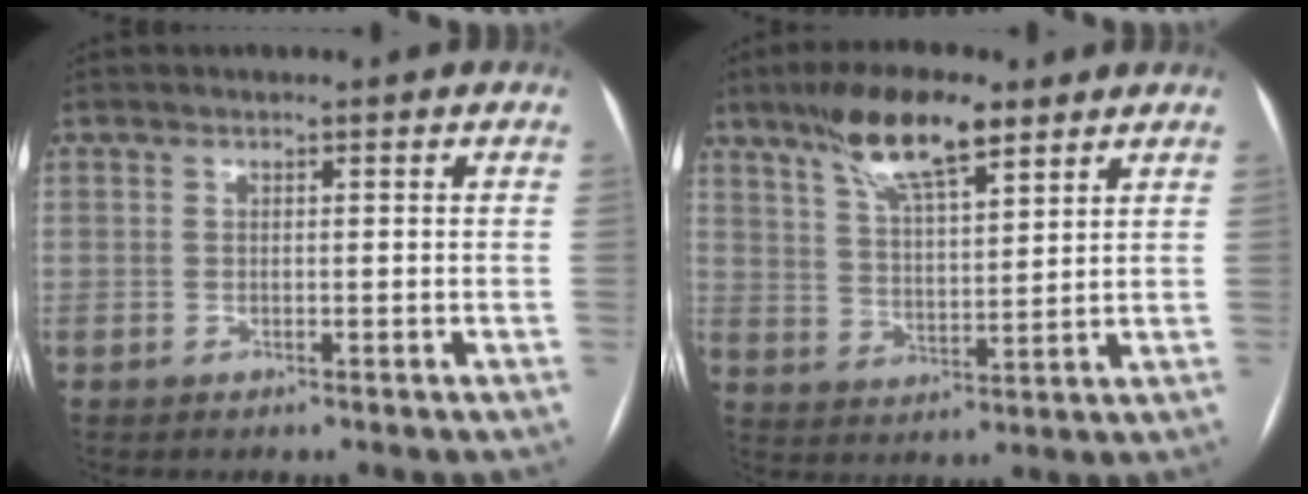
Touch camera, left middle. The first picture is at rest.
{"total": 11.2, "force": [7.6, 2.6, 7.8], "torque": [-0.147, 0.012, 0.138]}